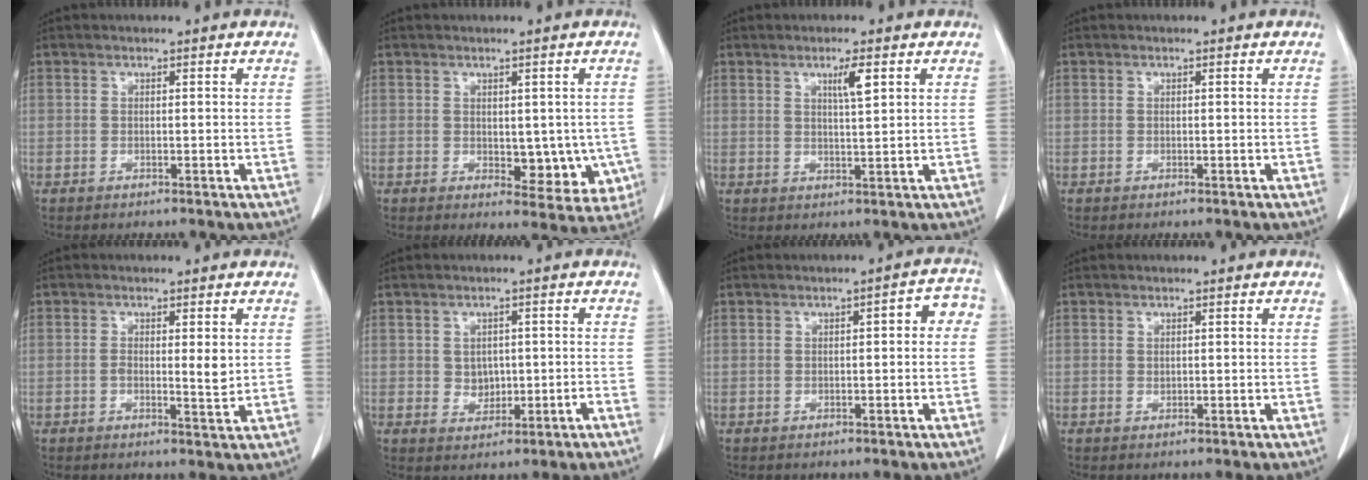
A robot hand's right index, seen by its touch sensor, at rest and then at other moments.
{"total": 7.4, "force": [-0.8, 4.2, 6.1], "torque": [-0.049, -0.006, -0.001]}
{"total": 3.3, "force": [1.6, 0.1, 2.9], "torque": [-0.051, -0.004, 0.027]}
{"total": 0.0}
{"total": 3.3, "force": [0.2, 0.8, 3.2], "torque": [-0.052, -0.005, 0.003]}
{"total": 2.7, "force": [-0.3, 2.0, 1.7], "torque": [-0.021, 0.004, 0.001]}
{"total": 3.6, "force": [0.2, 1.3, 3.4], "torque": [-0.035, 0.023, -0.003]}
{"total": 0.0}